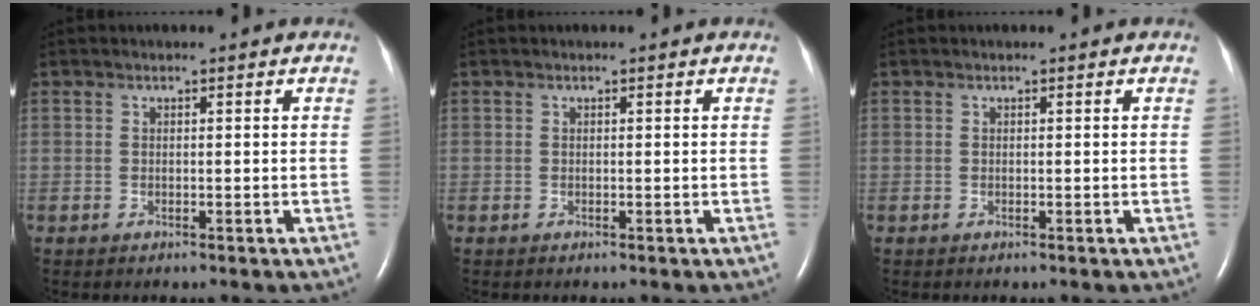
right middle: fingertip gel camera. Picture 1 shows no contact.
{"total": 0.0}
{"total": 0.0}